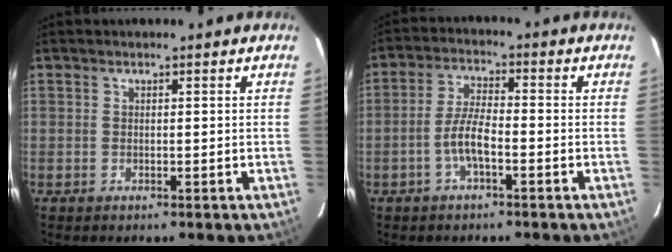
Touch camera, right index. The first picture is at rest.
{"total": 5.5, "force": [-2.5, 1.4, 4.7], "torque": [-0.103, 0.009, -0.048]}